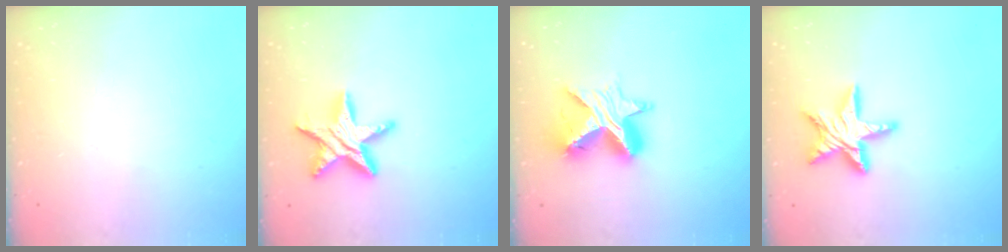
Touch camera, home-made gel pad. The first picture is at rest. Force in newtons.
{"total": 13.9, "press": 13.9, "slide": 0.9}
{"total": 11.8, "press": 11.8, "slide": 1.0}
{"total": 15.0, "press": 14.9, "slide": 1.3}